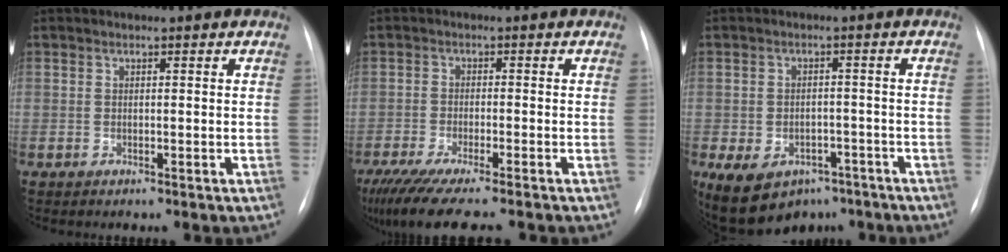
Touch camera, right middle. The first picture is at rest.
{"total": 12.0, "force": [-9.7, 0.9, 6.9], "torque": [-0.106, -0.030, -0.156]}
{"total": 10.9, "force": [-6.4, 7.3, 4.8], "torque": [-0.089, 0.016, -0.087]}